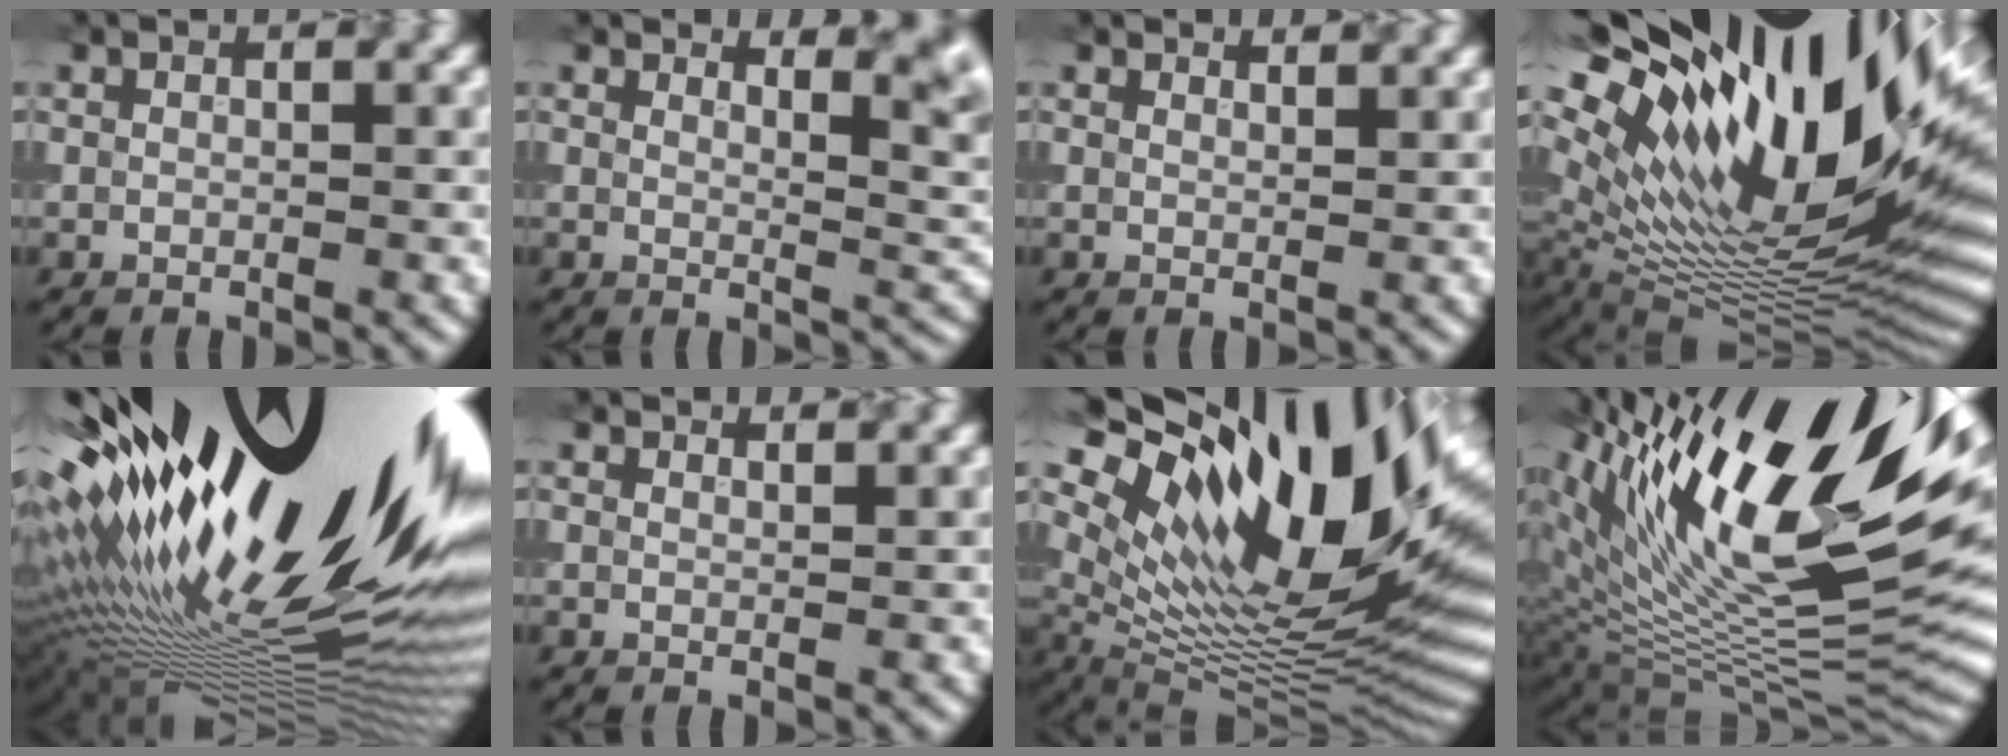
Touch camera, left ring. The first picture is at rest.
{"total": 5.7, "force": [3.9, 1.6, 3.9], "torque": [-0.032, 0.008, 0.055]}
{"total": 2.7, "force": [2.6, 0.5, 0.8], "torque": [-0.008, 0.006, 0.028]}
{"total": 21.6, "force": [10.3, 8.5, 16.9], "torque": [-0.268, 0.023, 0.181]}
{"total": 22.2, "force": [6.4, 7.0, 20.1], "torque": [-0.327, -0.002, 0.105]}
{"total": 2.4, "force": [2.3, 0.4, 0.6], "torque": [-0.010, 0.004, 0.024]}
{"total": 19.9, "force": [8.3, 8.5, 16.0], "torque": [-0.268, 0.032, 0.152]}
{"total": 18.9, "force": [9.0, 6.6, 15.2], "torque": [-0.244, 0.017, 0.162]}